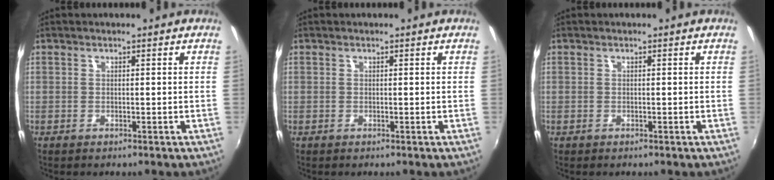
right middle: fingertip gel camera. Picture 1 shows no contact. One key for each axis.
{"total": 0.0}
{"total": 0.0}